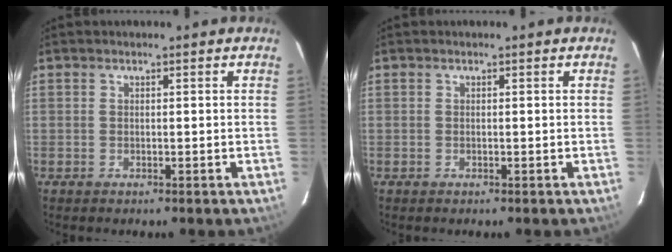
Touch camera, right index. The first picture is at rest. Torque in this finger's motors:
{"motor_torque": [0.00, 0.00, 0.04, 0.00]}